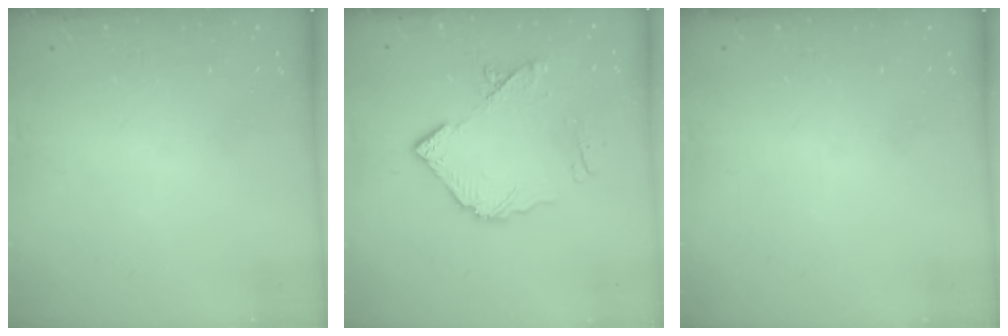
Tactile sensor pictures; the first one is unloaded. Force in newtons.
{"total": 12.0, "press": 11.9, "slide": 1.5}
{"total": 0.0}